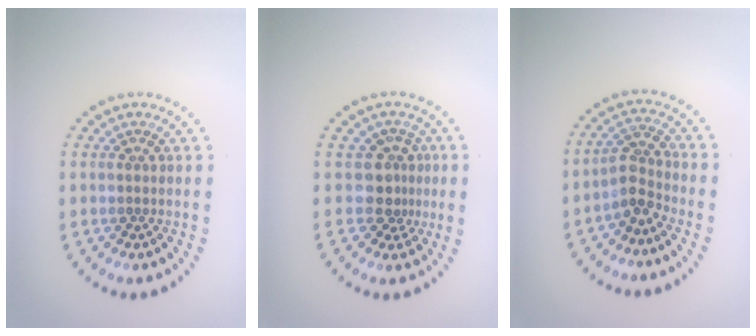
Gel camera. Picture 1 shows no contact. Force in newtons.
{"total": 2.7, "press": 1.9, "slide": 1.9}
{"total": 2.6, "press": 2.0, "slide": 1.8}